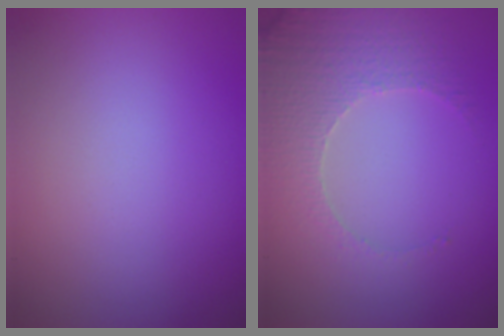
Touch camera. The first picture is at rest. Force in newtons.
{"total": 3.8, "press": 3.3, "slide": 1.9}